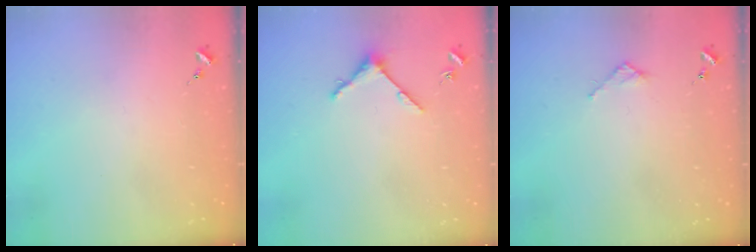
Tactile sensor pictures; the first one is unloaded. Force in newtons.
{"total": 4.8, "press": 4.8, "slide": 0.6}
{"total": 2.7, "press": 2.7, "slide": 0.2}